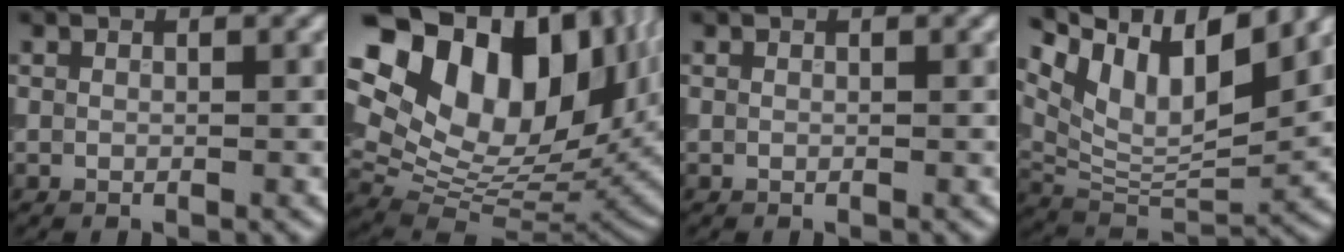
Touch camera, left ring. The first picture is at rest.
{"total": 21.7, "force": [8.4, 14.8, 13.4], "torque": [-0.251, 0.054, 0.161]}
{"total": 0.0}
{"total": 11.0, "force": [6.2, 4.3, 8.0], "torque": [-0.143, 0.005, 0.115]}